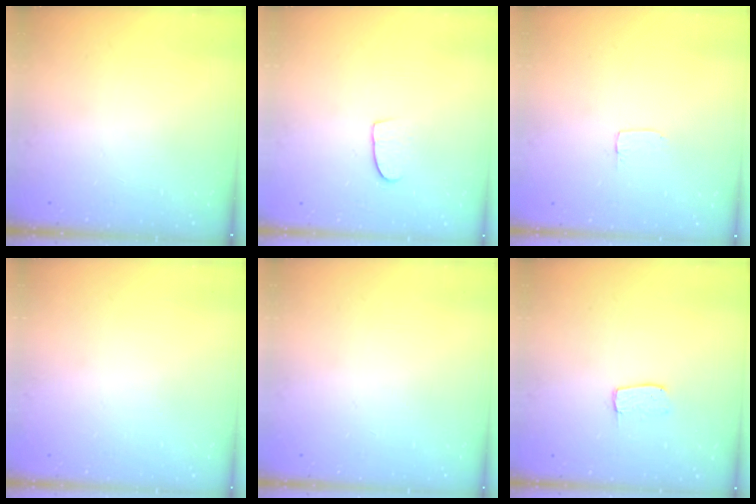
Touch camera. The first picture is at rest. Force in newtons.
{"total": 6.1, "press": 6.1, "slide": 0.4}
{"total": 1.2, "press": 1.2, "slide": 0.0}
{"total": 0.0}
{"total": 0.0}
{"total": 3.6, "press": 3.6, "slide": 0.2}